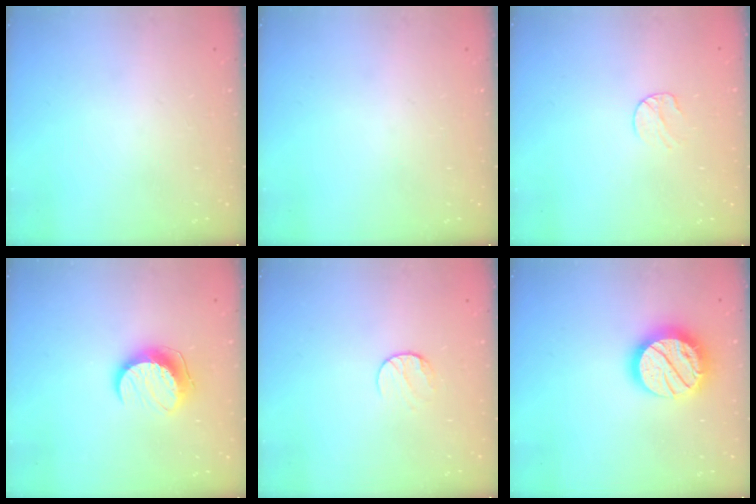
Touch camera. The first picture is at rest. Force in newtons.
{"total": 0.0}
{"total": 5.7, "press": 5.6, "slide": 0.6}
{"total": 10.4, "press": 10.4, "slide": 0.4}
{"total": 6.7, "press": 6.7, "slide": 0.5}
{"total": 18.6, "press": 18.5, "slide": 1.6}